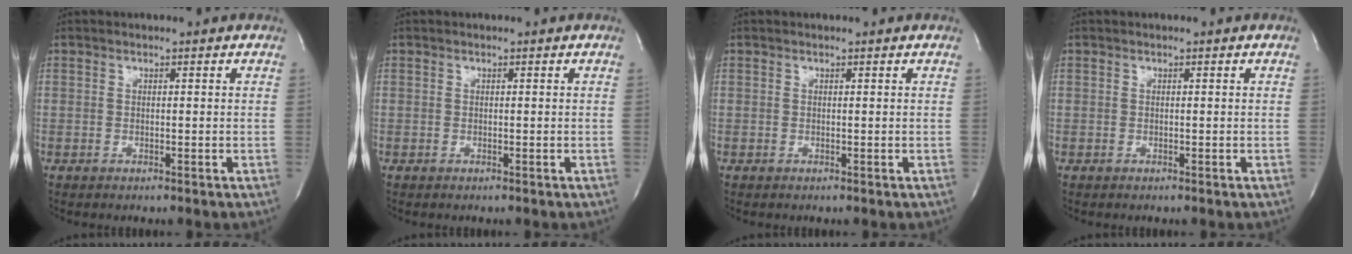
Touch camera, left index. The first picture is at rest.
{"total": 0.0}
{"total": 0.6, "force": [0.6, 0.0, 0.1], "torque": [-0.005, -0.001, 0.005]}
{"total": 0.0}